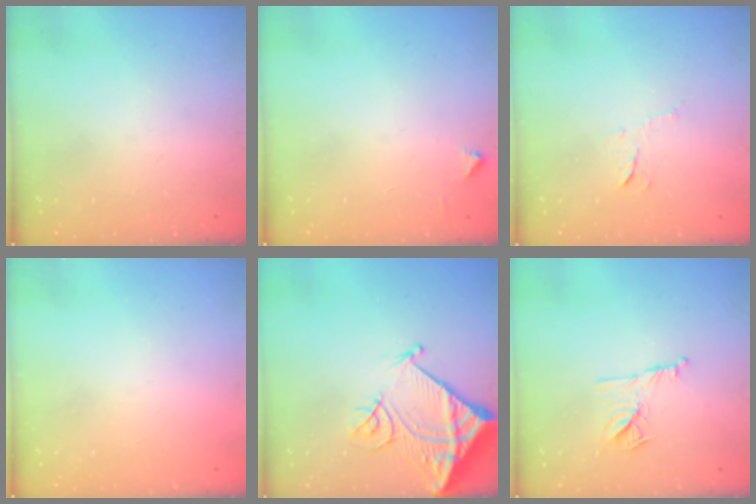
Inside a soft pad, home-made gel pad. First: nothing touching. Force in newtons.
{"total": 2.1, "press": 2.1, "slide": 0.3}
{"total": 5.6, "press": 5.6, "slide": 0.4}
{"total": 1.5, "press": 1.5, "slide": 0.1}
{"total": 16.0, "press": 15.9, "slide": 1.8}
{"total": 9.6, "press": 9.6, "slide": 0.9}